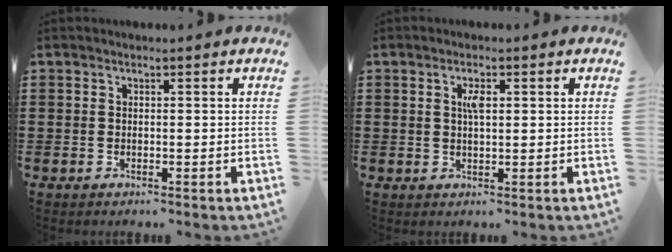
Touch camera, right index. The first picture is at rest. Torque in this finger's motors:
{"motor_torque": [0.06, -0.03, 0.05, 0.06]}